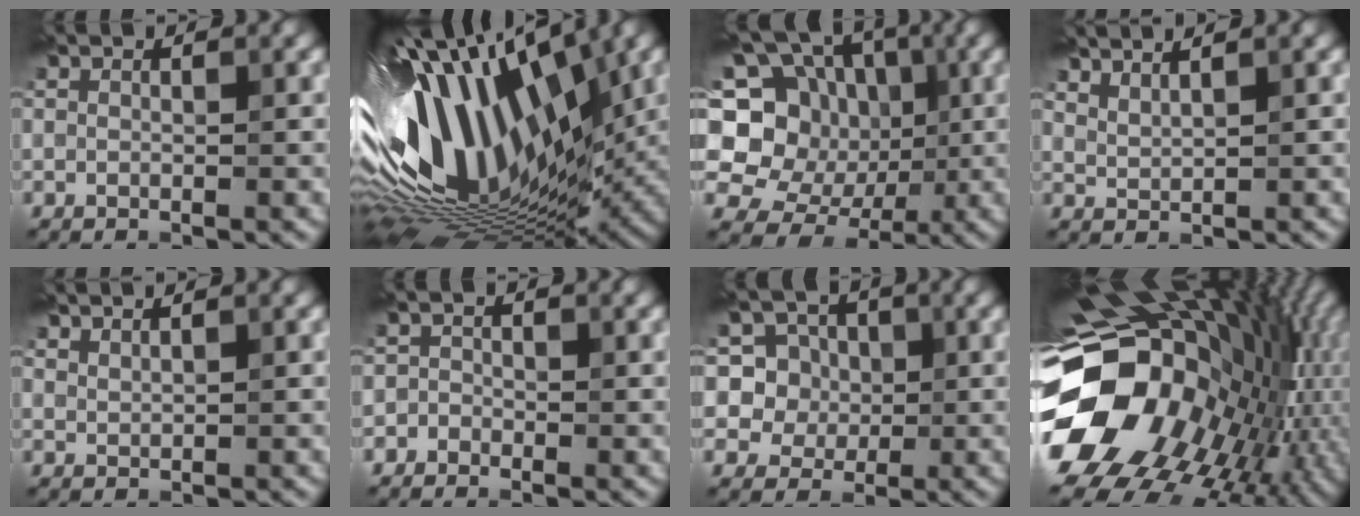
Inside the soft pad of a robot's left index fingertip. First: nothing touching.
{"total": 16.4, "force": [1.7, 7.4, 14.6], "torque": [-0.285, 0.009, 0.026]}
{"total": 12.9, "force": [0.7, 11.3, 6.2], "torque": [-0.128, 0.030, -0.009]}
{"total": 2.6, "force": [2.4, 0.4, 0.9], "torque": [-0.011, 0.005, 0.043]}
{"total": 1.3, "force": [1.2, 0.1, 0.3], "torque": [-0.004, 0.000, 0.023]}
{"total": 1.1, "force": [-0.8, 0.8, 0.0], "torque": [0.011, 0.003, -0.021]}
{"total": 8.7, "force": [2.5, 7.9, 2.5], "torque": [-0.066, 0.029, 0.034]}
{"total": 18.9, "force": [-0.4, 13.7, 13.0], "torque": [-0.248, -0.033, 0.014]}